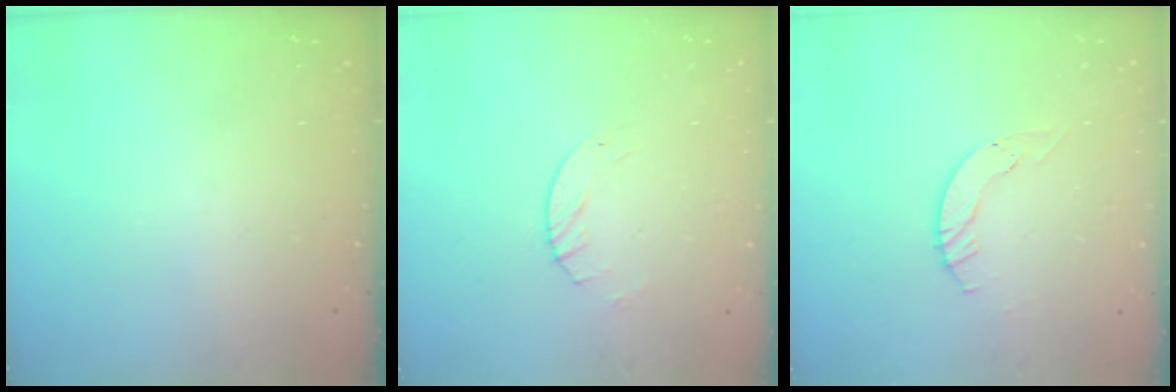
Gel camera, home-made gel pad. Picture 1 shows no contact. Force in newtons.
{"total": 2.6, "press": 2.6, "slide": 0.3}
{"total": 4.0, "press": 4.0, "slide": 0.4}